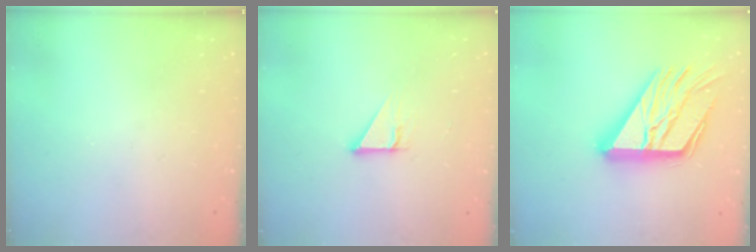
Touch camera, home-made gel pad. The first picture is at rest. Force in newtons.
{"total": 3.6, "press": 3.6, "slide": 0.1}
{"total": 23.5, "press": 23.3, "slide": 2.3}